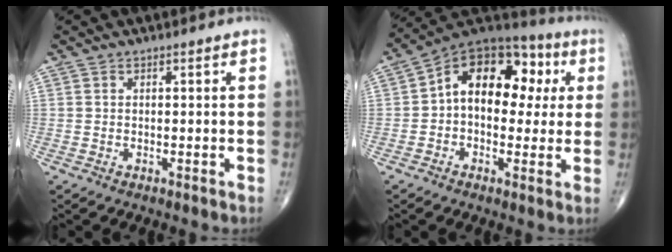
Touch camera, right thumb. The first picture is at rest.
{"total": 17.0, "force": [2.4, 11.1, 12.6], "torque": [-0.140, 0.041, 0.024]}